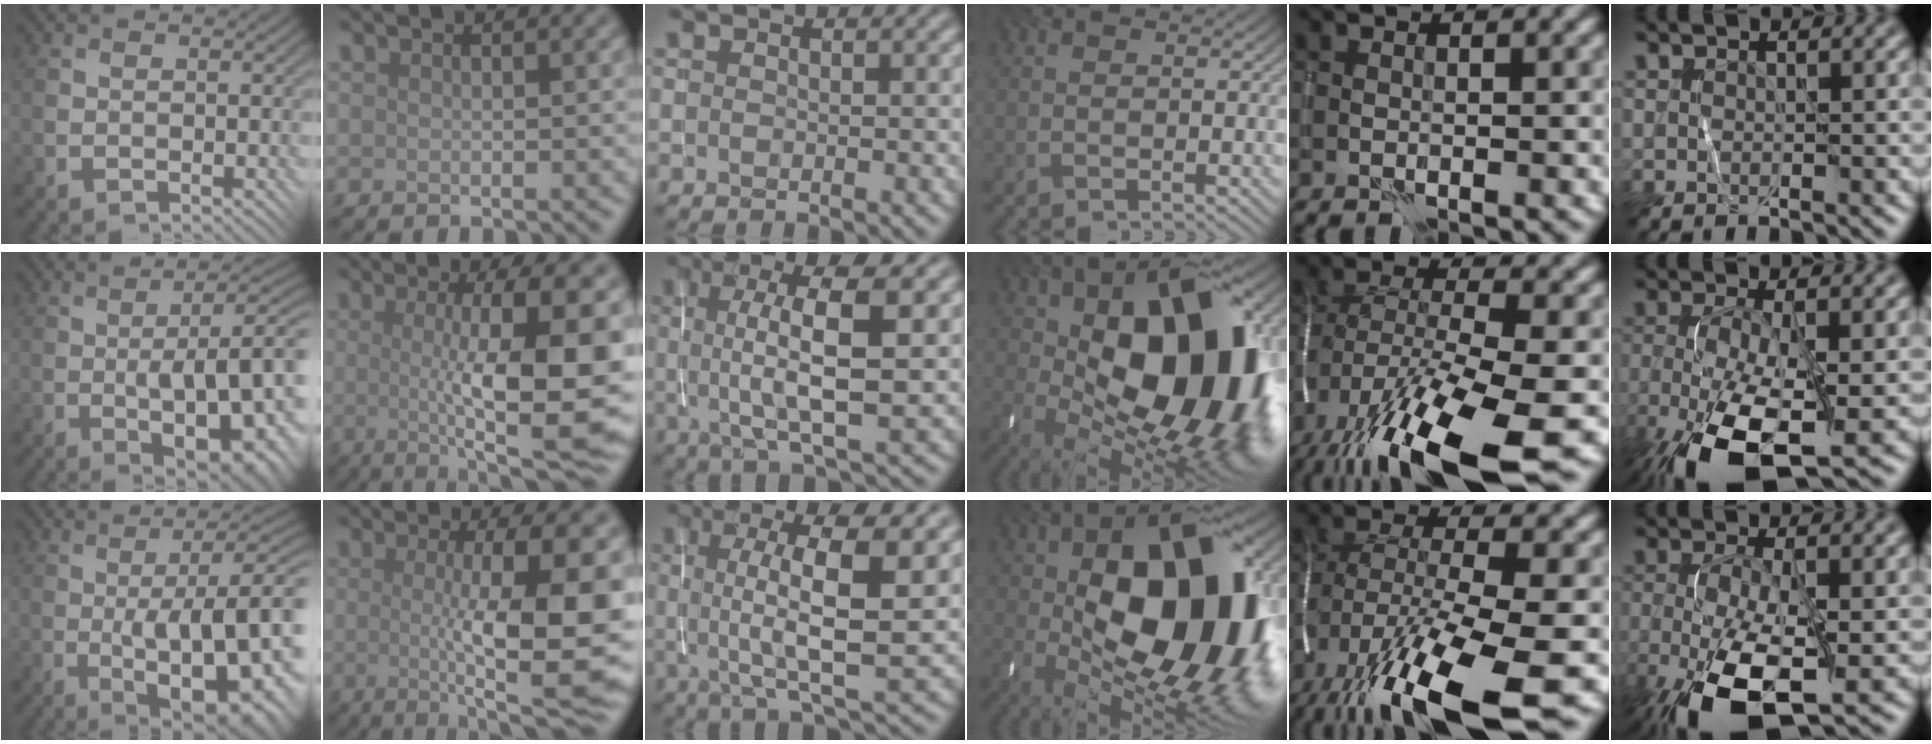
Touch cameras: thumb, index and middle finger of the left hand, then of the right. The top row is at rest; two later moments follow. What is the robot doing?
{"motion": "wrap", "object": "thread"}